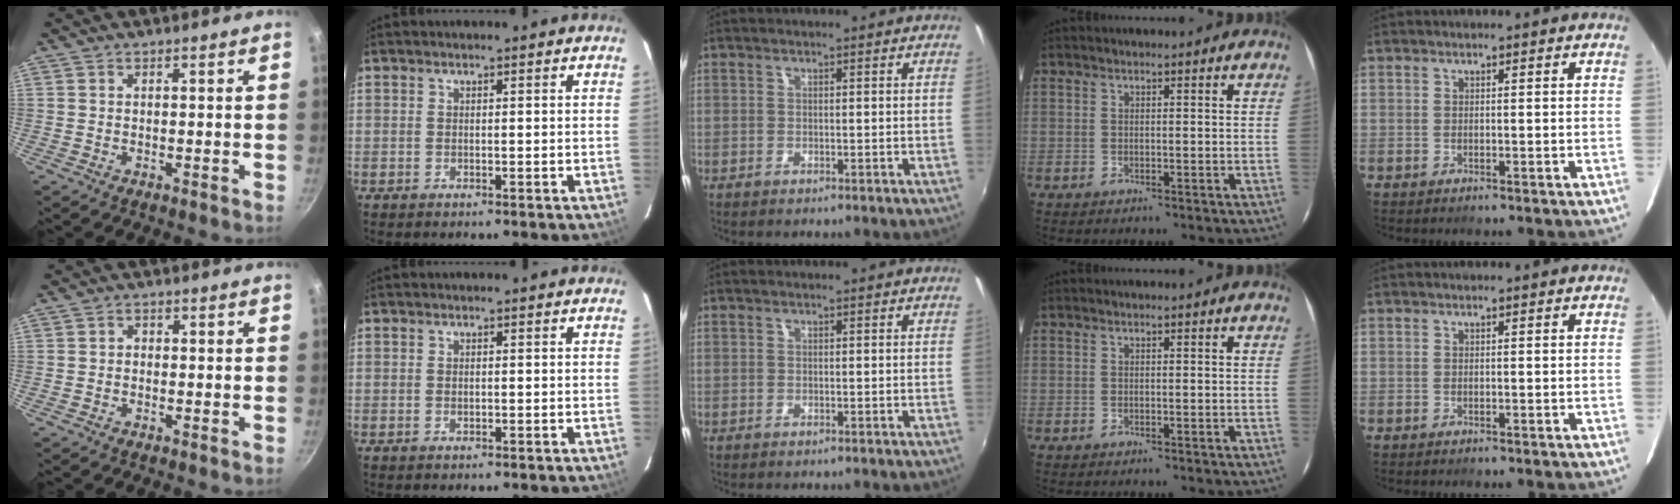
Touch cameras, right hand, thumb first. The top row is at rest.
{"thumb": {"total": 1.1, "force": [-0.3, 0.9, 0.5], "torque": [-0.007, 0.005, -0.007]}, "index": {"total": 0.7, "force": [-0.1, 0.4, 0.5], "torque": [-0.009, 0.000, -0.002]}}